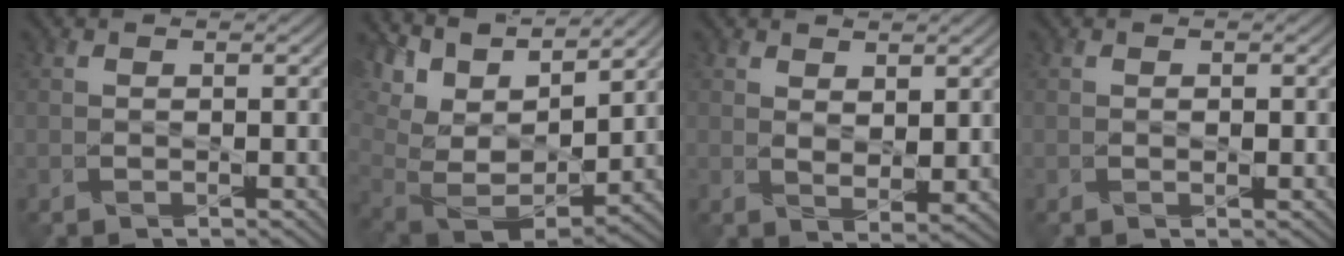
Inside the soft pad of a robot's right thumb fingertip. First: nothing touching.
{"total": 13.8, "force": [8.2, 6.5, 9.0], "torque": [-0.216, 0.026, 0.149]}
{"total": 2.9, "force": [1.8, 1.2, 1.9], "torque": [-0.041, -0.013, 0.037]}
{"total": 0.6, "force": [0.1, 0.3, 0.5], "torque": [-0.007, -0.004, 0.003]}